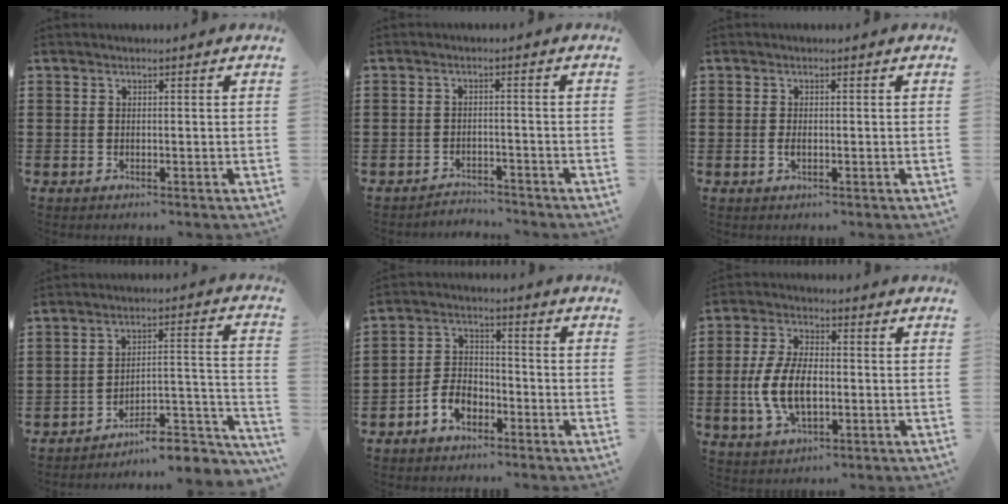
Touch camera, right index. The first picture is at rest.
{"total": 2.6, "force": [-2.6, 0.2, -0.2], "torque": [-0.004, 0.000, -0.057]}
{"total": 1.2, "force": [-0.2, 0.5, 1.1], "torque": [-0.028, -0.003, -0.007]}
{"total": 7.9, "force": [-7.0, 1.7, 3.2], "torque": [-0.038, 0.011, -0.132]}
{"total": 5.3, "force": [-3.0, 3.4, 2.8], "torque": [-0.071, 0.007, -0.061]}
{"total": 8.9, "force": [-1.4, 4.5, 7.6], "torque": [-0.173, -0.001, -0.029]}